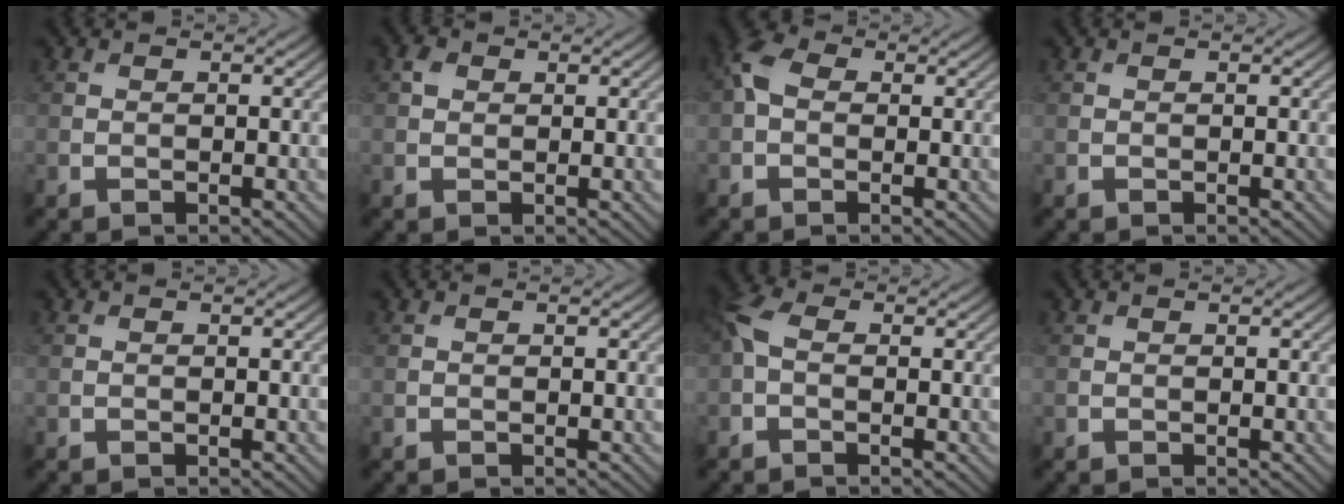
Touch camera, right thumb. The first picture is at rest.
{"total": 1.3, "force": [0.6, 1.0, 0.4], "torque": [-0.011, 0.005, 0.008]}
{"total": 4.1, "force": [0.5, 2.9, 2.9], "torque": [-0.070, 0.011, -0.002]}
{"total": 0.0}
{"total": 0.0}
{"total": 0.0}
{"total": 3.9, "force": [-0.1, 2.4, 3.1], "torque": [-0.085, 0.013, -0.014]}
{"total": 0.0}